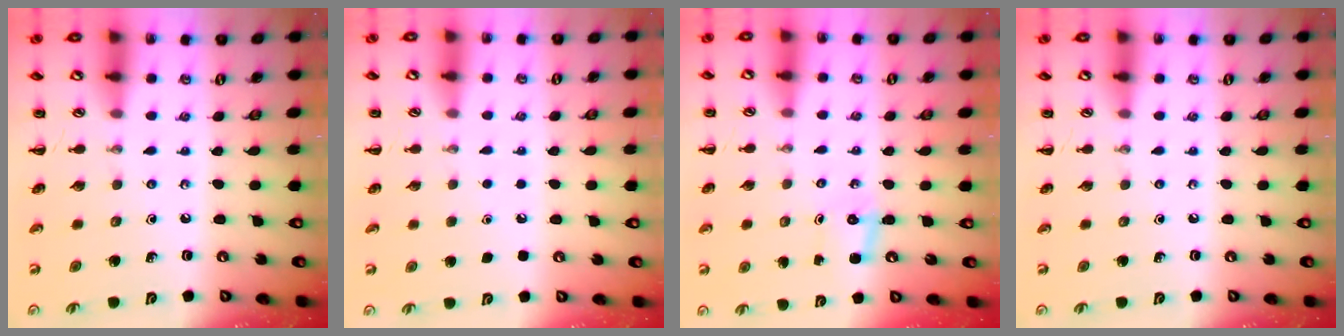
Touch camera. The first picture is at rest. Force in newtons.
{"total": 1.8, "press": 1.8, "slide": 0.1}
{"total": 2.5, "press": 2.4, "slide": 0.8}
{"total": 0.0}